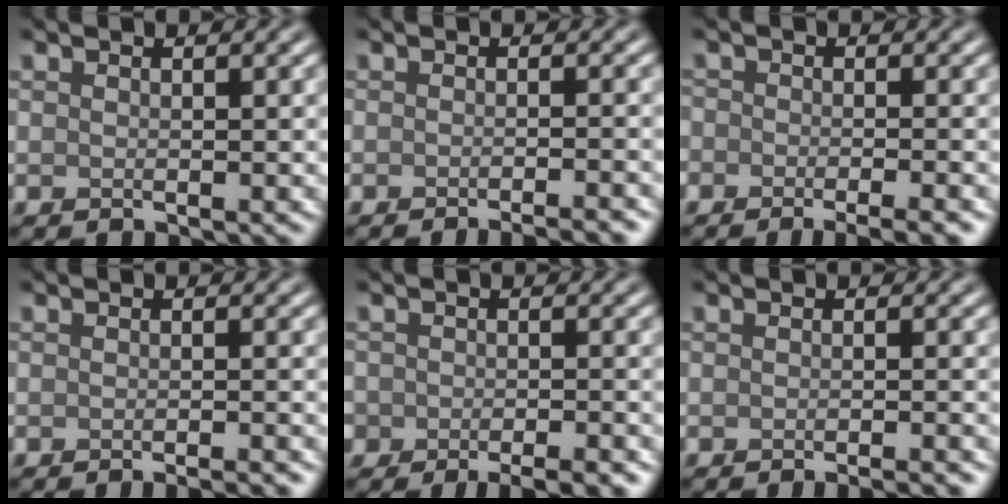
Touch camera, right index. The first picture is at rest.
{"total": 4.0, "force": [-3.1, 0.9, 2.4], "torque": [-0.016, 0.009, -0.040]}
{"total": 4.7, "force": [-3.3, 1.8, 2.9], "torque": [-0.023, -0.007, -0.038]}
{"total": 2.6, "force": [-2.0, 0.5, 1.6], "torque": [-0.009, 0.004, -0.029]}
{"total": 5.8, "force": [-4.3, 2.9, 2.7], "torque": [-0.012, -0.005, -0.047]}
{"total": 3.0, "force": [-2.2, 0.7, 2.0], "torque": [-0.012, 0.007, -0.030]}